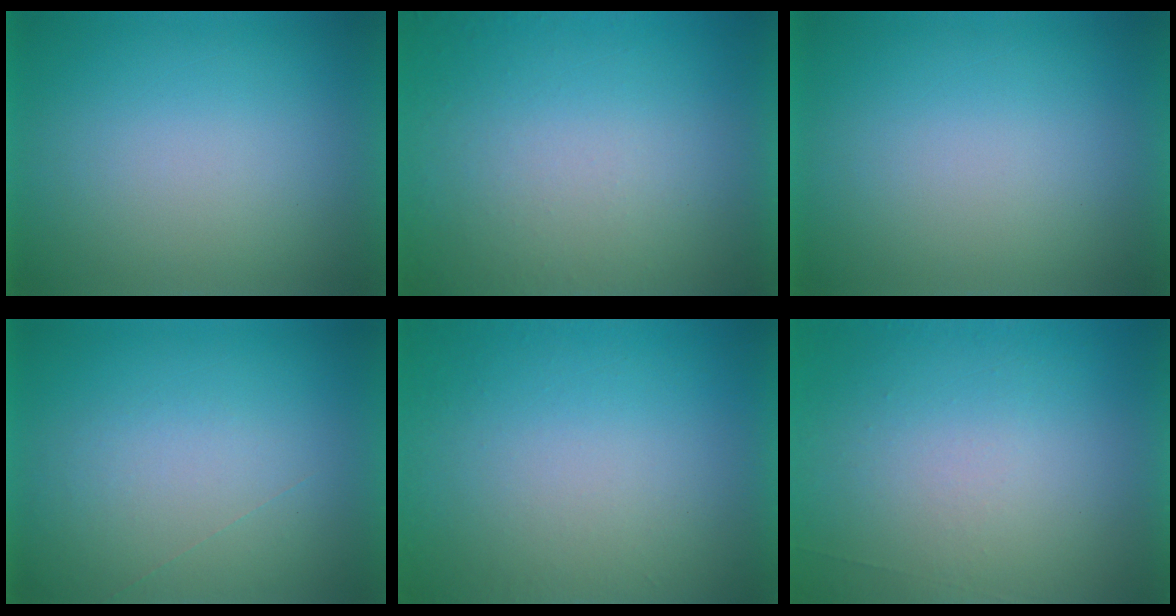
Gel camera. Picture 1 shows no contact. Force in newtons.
{"total": 4.7}
{"total": 0.0}
{"total": 1.0}
{"total": 5.5}
{"total": 6.8}